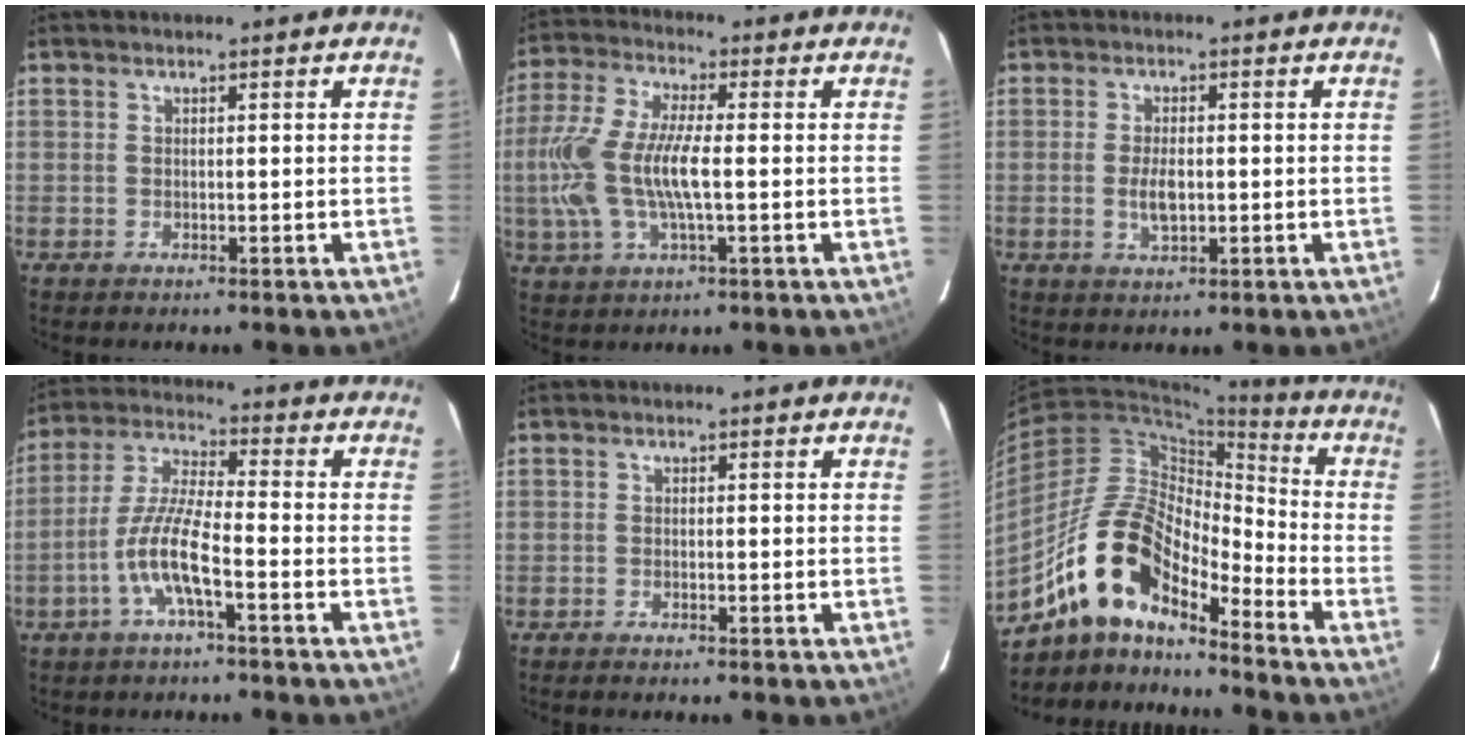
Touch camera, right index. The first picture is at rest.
{"total": 14.2, "force": [-1.3, 4.7, 13.4], "torque": [-0.285, 0.001, -0.027]}
{"total": 4.2, "force": [-0.6, 2.0, 3.6], "torque": [-0.071, -0.003, -0.009]}
{"total": 9.0, "force": [-4.1, 1.2, 7.9], "torque": [-0.173, 0.003, -0.079]}
{"total": 0.8, "force": [-0.7, 0.1, 0.3], "torque": [-0.008, -0.001, -0.014]}
{"total": 15.2, "force": [-11.6, 5.2, 8.3], "torque": [-0.148, 0.006, -0.233]}